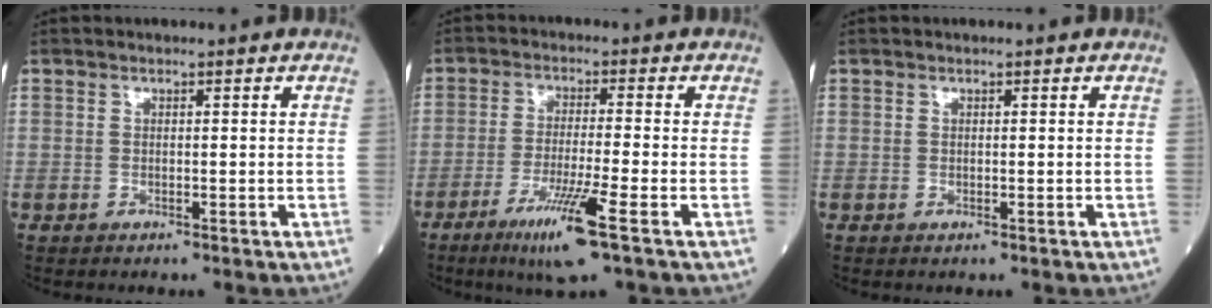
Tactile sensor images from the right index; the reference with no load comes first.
{"total": 8.5, "force": [-4.5, -0.7, 7.2], "torque": [-0.134, -0.024, -0.083]}
{"total": 0.0}